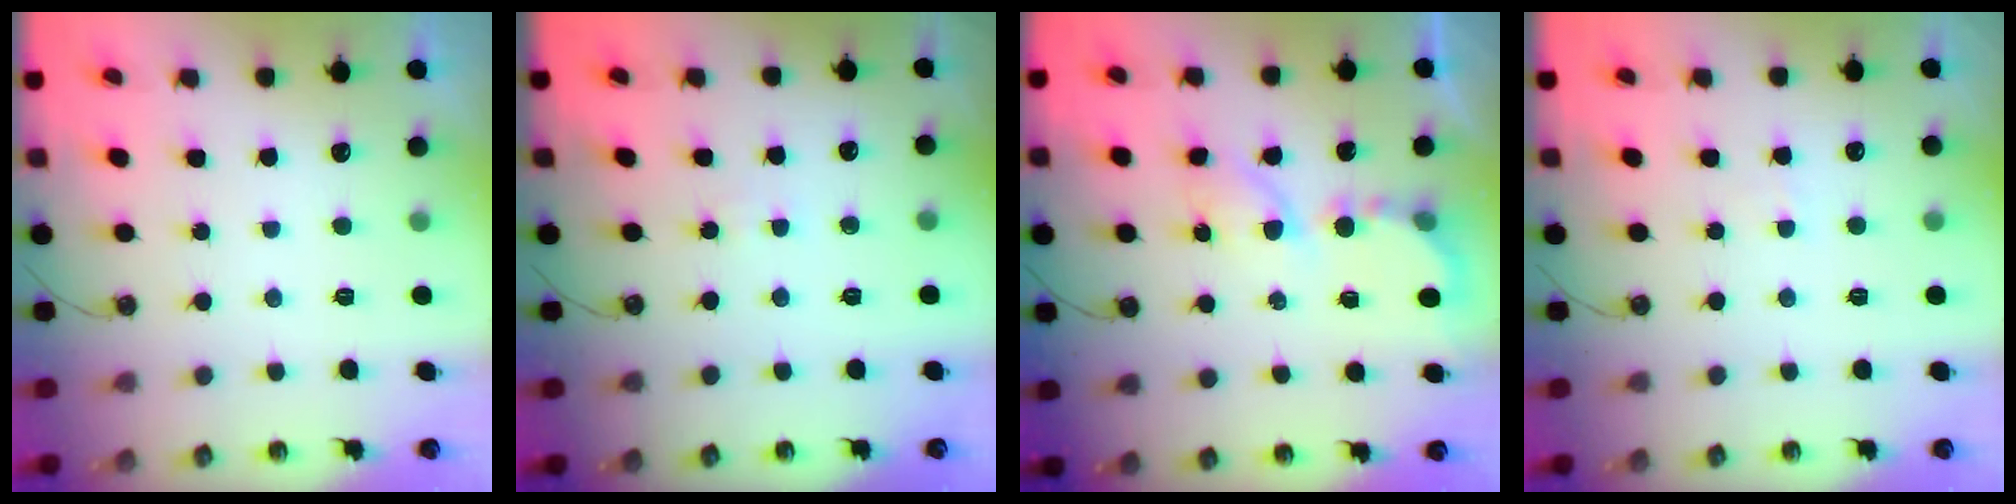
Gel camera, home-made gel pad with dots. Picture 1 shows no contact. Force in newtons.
{"total": 2.8, "press": 2.8, "slide": 0.3}
{"total": 6.4, "press": 6.3, "slide": 0.6}
{"total": 2.7, "press": 2.6, "slide": 0.4}